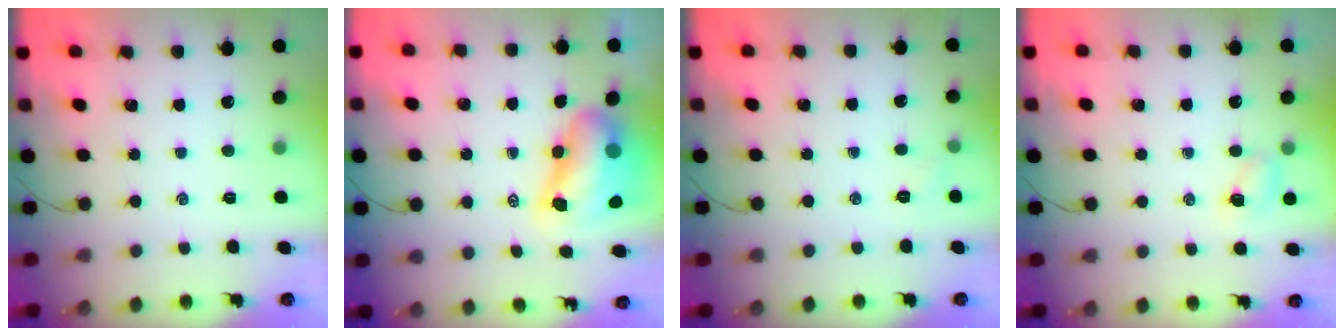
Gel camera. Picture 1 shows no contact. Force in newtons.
{"total": 11.4, "press": 10.8, "slide": 3.7}
{"total": 3.9, "press": 3.8, "slide": 1.0}
{"total": 4.9, "press": 4.7, "slide": 1.3}